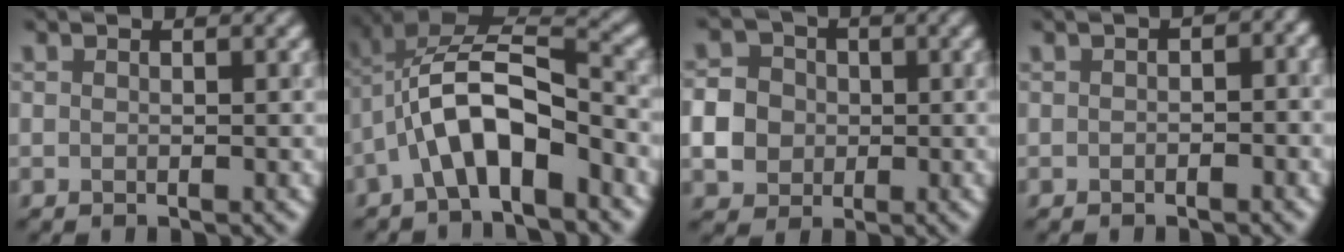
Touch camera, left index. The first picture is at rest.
{"total": 8.2, "force": [-3.3, 3.2, 6.8], "torque": [-0.129, 0.018, -0.063]}
{"total": 5.3, "force": [-0.7, 4.7, 2.2], "torque": [-0.039, 0.002, -0.026]}
{"total": 2.6, "force": [-0.2, 1.6, 2.0], "torque": [-0.019, 0.004, -0.008]}